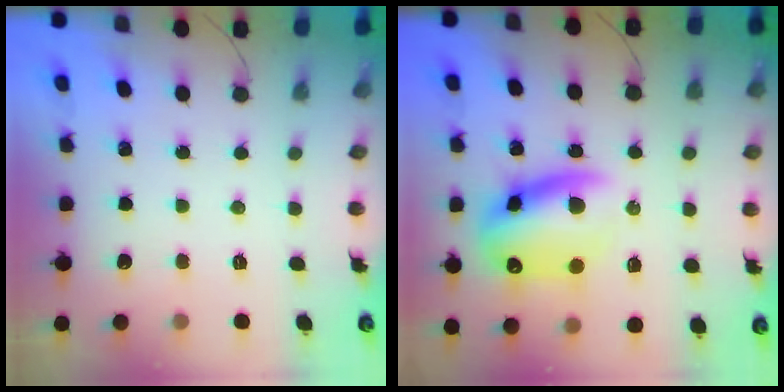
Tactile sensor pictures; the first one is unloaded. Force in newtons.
{"total": 15.2, "press": 14.8, "slide": 3.4}